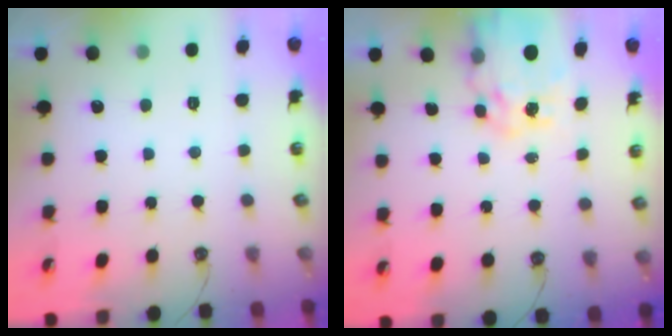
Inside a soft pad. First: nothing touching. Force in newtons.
{"total": 10.8, "press": 10.8, "slide": 1.1}